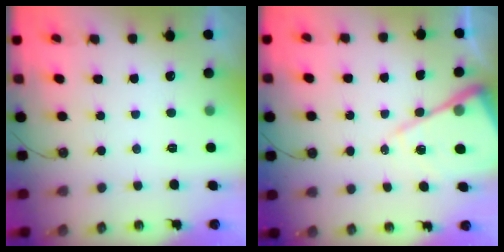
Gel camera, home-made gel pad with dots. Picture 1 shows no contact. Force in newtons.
{"total": 12.3, "press": 12.2, "slide": 1.1}